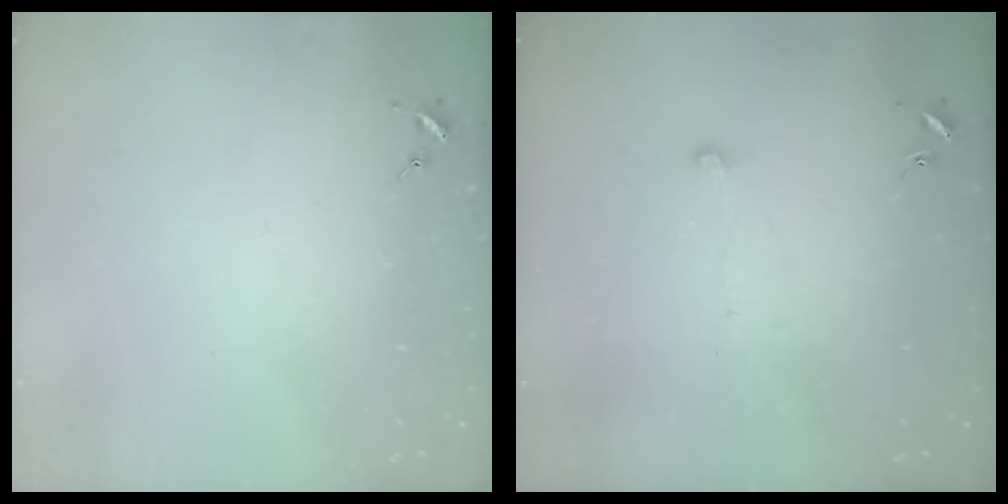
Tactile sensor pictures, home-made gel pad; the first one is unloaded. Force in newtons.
{"total": 3.8, "press": 3.7, "slide": 0.3}